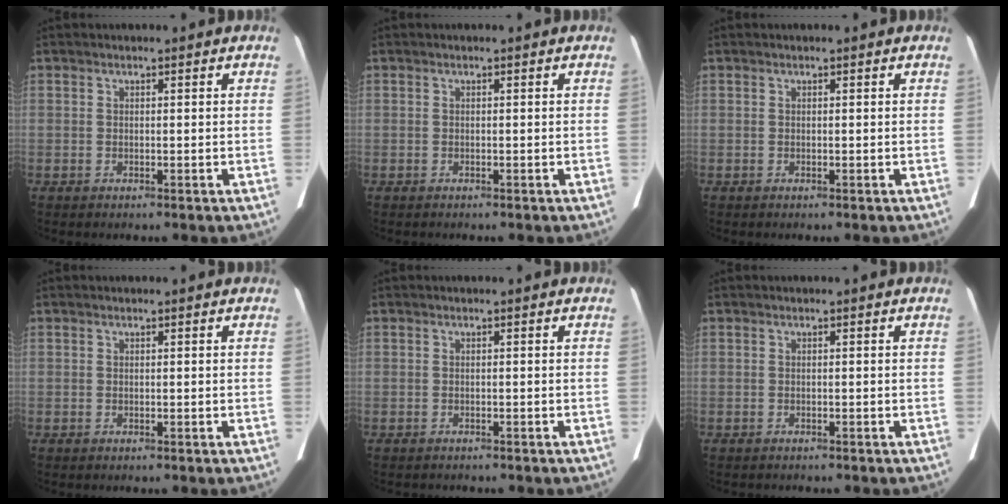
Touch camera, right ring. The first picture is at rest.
{"total": 0.0}
{"total": 0.0}
{"total": 0.0}
{"total": 1.8, "force": [-1.6, 0.6, 0.5], "torque": [-0.012, -0.003, -0.015]}
{"total": 1.0, "force": [-0.9, 0.3, 0.3], "torque": [-0.010, -0.002, -0.009]}